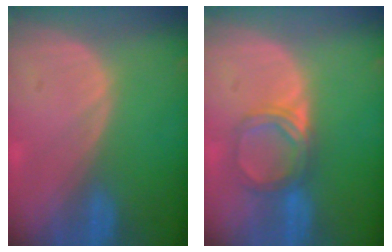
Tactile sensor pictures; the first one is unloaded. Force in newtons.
{"total": 5.0, "press": 4.6, "slide": 1.8}